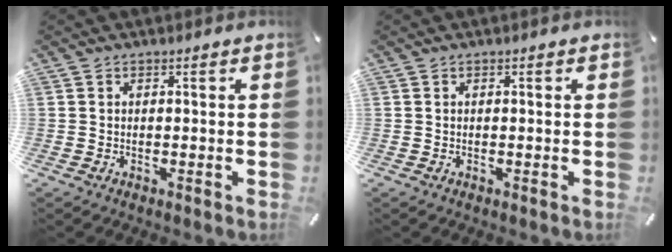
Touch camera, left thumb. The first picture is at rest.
{"total": 0.0}